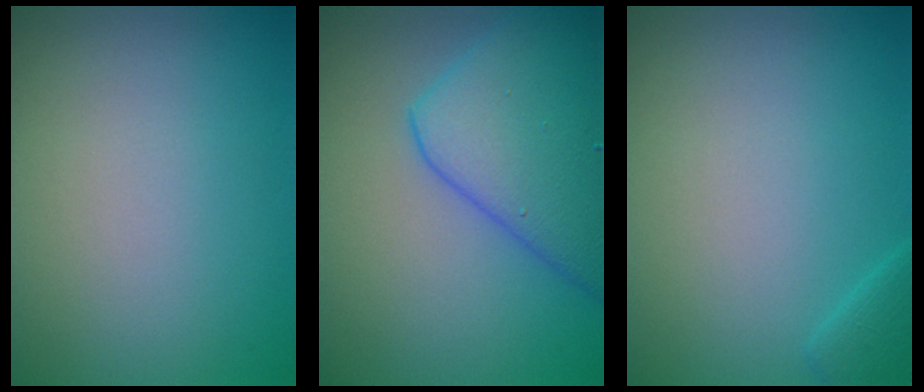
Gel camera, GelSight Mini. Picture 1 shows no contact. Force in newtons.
{"total": 7.4, "press": 7.4, "slide": 0.4}
{"total": 1.4, "press": 1.4, "slide": 0.1}